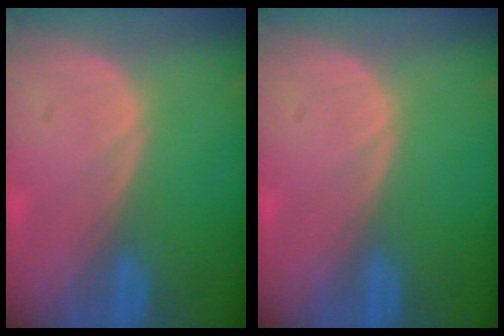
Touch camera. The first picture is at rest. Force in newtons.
{"total": 0.0}